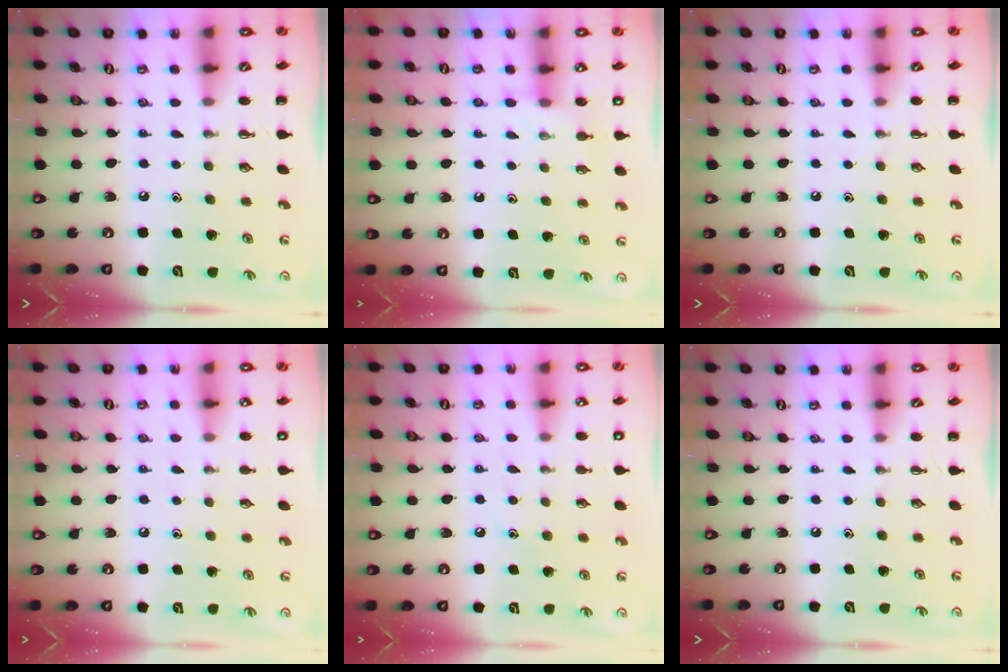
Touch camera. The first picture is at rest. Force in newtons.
{"total": 6.8, "press": 6.8, "slide": 0.6}
{"total": 0.0}
{"total": 6.0, "press": 5.6, "slide": 2.0}
{"total": 7.3, "press": 7.1, "slide": 1.8}
{"total": 0.0}